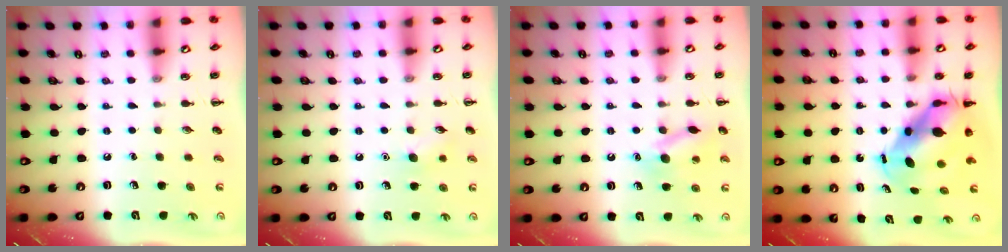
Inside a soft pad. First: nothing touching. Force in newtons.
{"total": 8.2, "press": 7.9, "slide": 2.0}
{"total": 12.0, "press": 11.9, "slide": 1.8}
{"total": 8.2, "press": 8.0, "slide": 1.9}